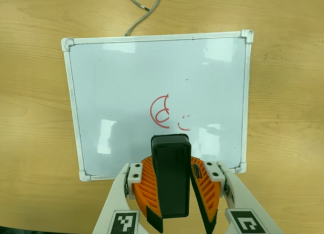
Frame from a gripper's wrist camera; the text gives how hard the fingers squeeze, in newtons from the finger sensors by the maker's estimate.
{"total": 10.5, "left": 11.2, "right": 9.9}